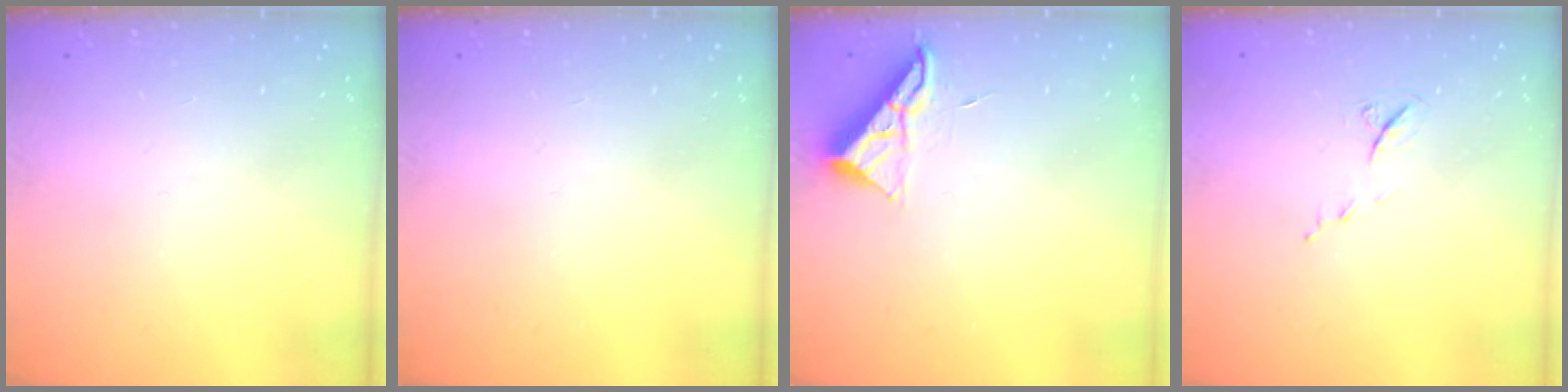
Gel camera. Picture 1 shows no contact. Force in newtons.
{"total": 0.0}
{"total": 7.3, "press": 7.2, "slide": 0.5}
{"total": 6.1, "press": 5.9, "slide": 1.5}